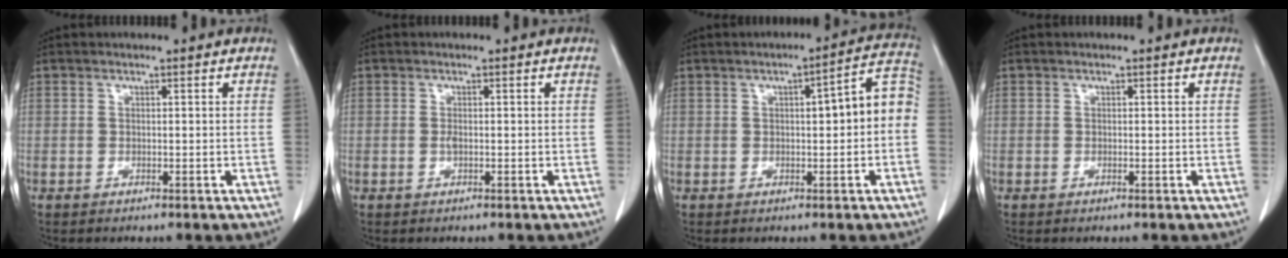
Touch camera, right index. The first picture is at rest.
{"total": 0.7, "force": [-0.1, 0.2, 0.6], "torque": [-0.016, -0.001, -0.002]}
{"total": 7.5, "force": [0.0, 1.4, 7.3], "torque": [-0.092, 0.031, -0.004]}
{"total": 0.0}